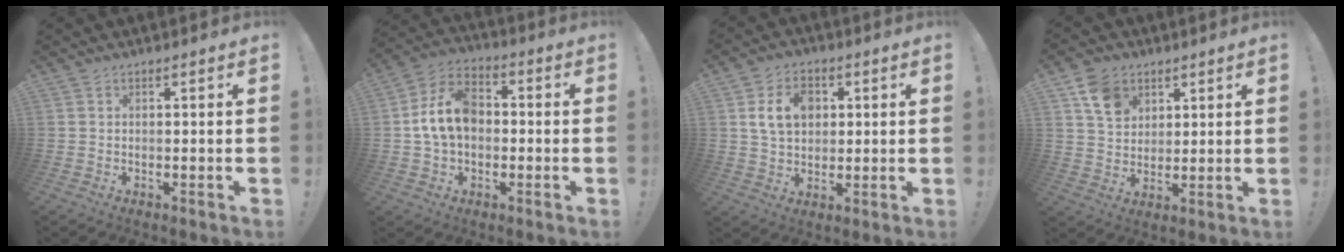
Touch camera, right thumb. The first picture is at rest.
{"total": 13.5, "force": [0.4, 9.9, 9.1], "torque": [-0.161, 0.014, 0.013]}
{"total": 11.0, "force": [3.1, 8.8, 5.9], "torque": [-0.084, 0.002, 0.062]}
{"total": 9.6, "force": [5.3, 7.1, 3.6], "torque": [-0.056, -0.021, 0.104]}